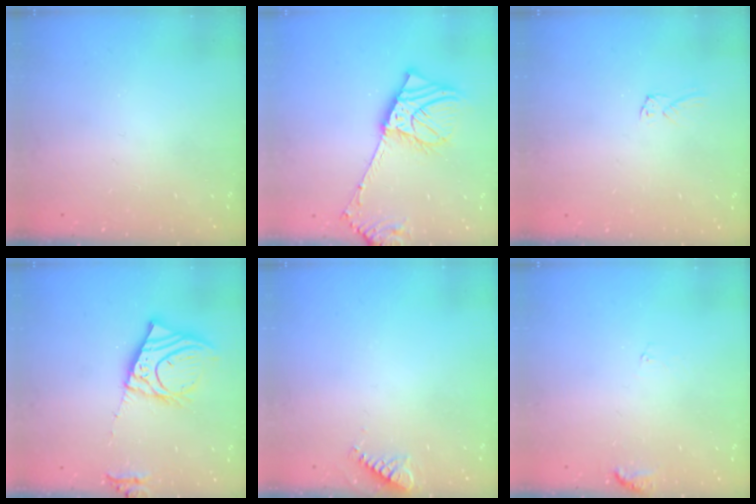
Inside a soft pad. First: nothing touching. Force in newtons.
{"total": 9.5, "press": 9.4, "slide": 1.6}
{"total": 2.3, "press": 2.3, "slide": 0.3}
{"total": 13.5, "press": 13.3, "slide": 2.4}
{"total": 5.5, "press": 5.5, "slide": 0.6}
{"total": 7.3, "press": 7.3, "slide": 0.7}